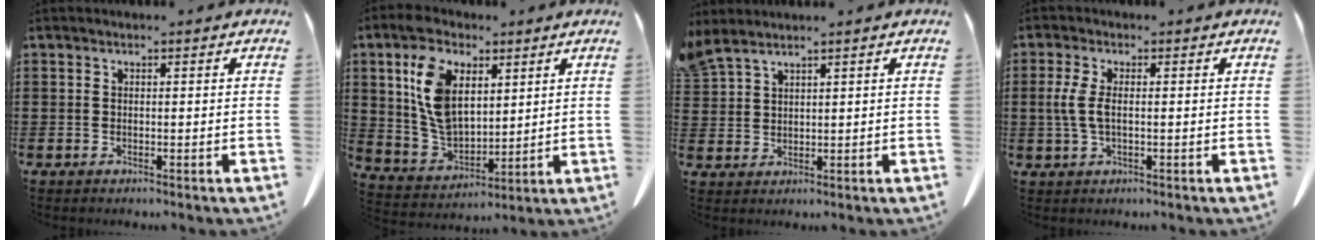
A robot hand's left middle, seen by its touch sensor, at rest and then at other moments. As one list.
[{"total": 11.0, "force": [4.8, 6.6, 7.4], "torque": [-0.180, 0.011, 0.088]}, {"total": 2.6, "force": [2.4, 0.5, 1.0], "torque": [-0.027, -0.002, 0.046]}, {"total": 4.2, "force": [0.1, 1.6, 3.9], "torque": [-0.103, -0.005, -0.008]}]